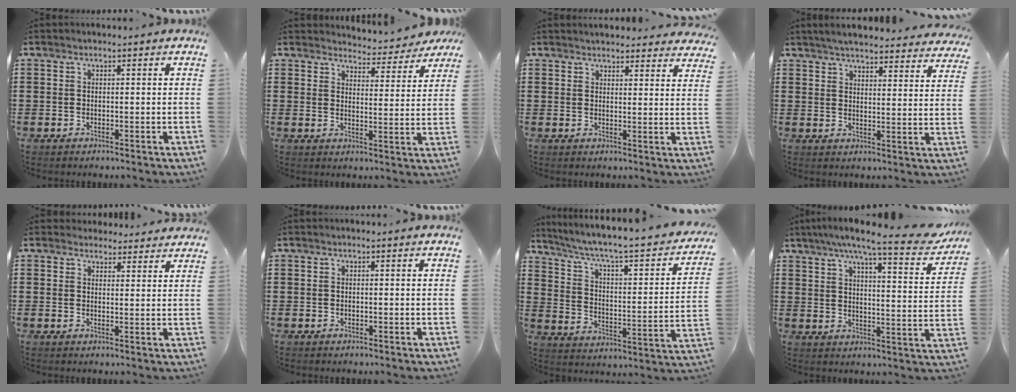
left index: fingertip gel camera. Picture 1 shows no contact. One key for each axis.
{"total": 4.4, "fx": 4.3, "fy": 0.3, "fz": 0.6, "tx": -0.023, "ty": -0.028, "tz": 0.074}
{"total": 3.0, "fx": 2.9, "fy": 0.3, "fz": 0.1, "tx": -0.003, "ty": -0.012, "tz": 0.054}
{"total": 4.6, "fx": 4.4, "fy": -0.1, "fz": 1.1, "tx": -0.039, "ty": -0.023, "tz": 0.078}
{"total": 3.1, "fx": 2.9, "fy": 0.9, "fz": 0.2, "tx": -0.005, "ty": -0.008, "tz": 0.054}
{"total": 0.0}
{"total": 4.8, "fx": 3.3, "fy": 0.5, "fz": 3.5, "tx": -0.085, "ty": -0.038, "tz": 0.044}
{"total": 8.2, "fx": 6.6, "fy": 0.0, "fz": 4.8, "tx": -0.102, "ty": -0.036, "tz": 0.107}